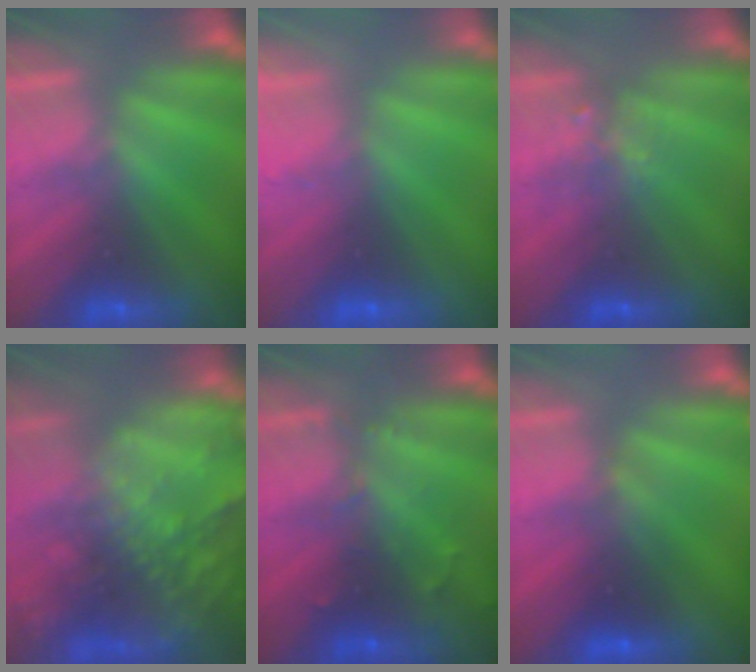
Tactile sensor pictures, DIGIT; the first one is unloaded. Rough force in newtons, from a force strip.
{"total": 8.5}
{"total": 2.3}
{"total": 8.5}
{"total": 2.8}
{"total": 2.7}